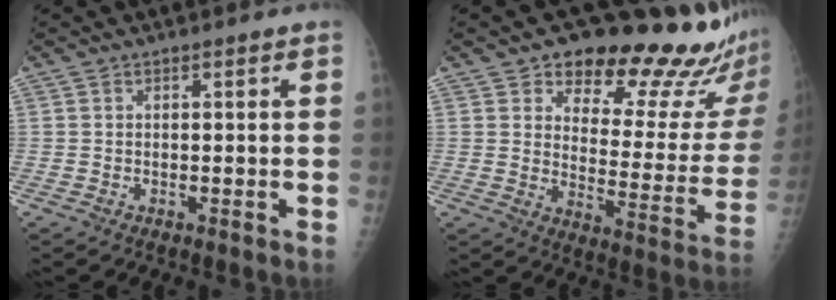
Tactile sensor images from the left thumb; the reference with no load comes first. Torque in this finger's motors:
{"motor_torque": [0.13, 0.37, -0.32, -0.66, 0.09]}